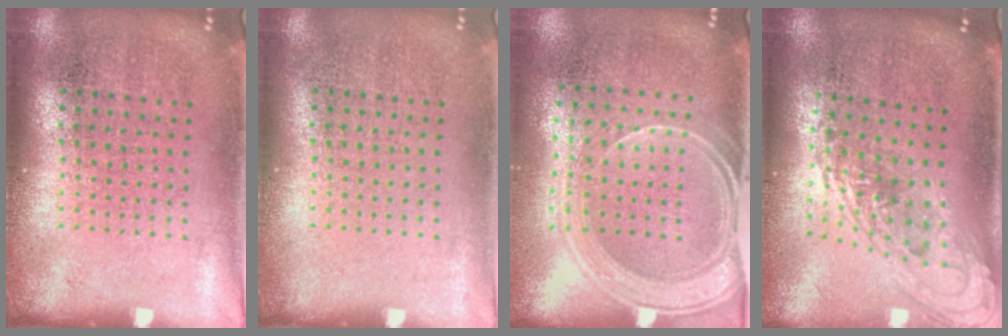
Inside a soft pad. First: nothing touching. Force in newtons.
{"total": 0.0}
{"total": 1.7, "press": 1.4, "slide": 1.0}
{"total": 1.5, "press": 1.3, "slide": 0.7}